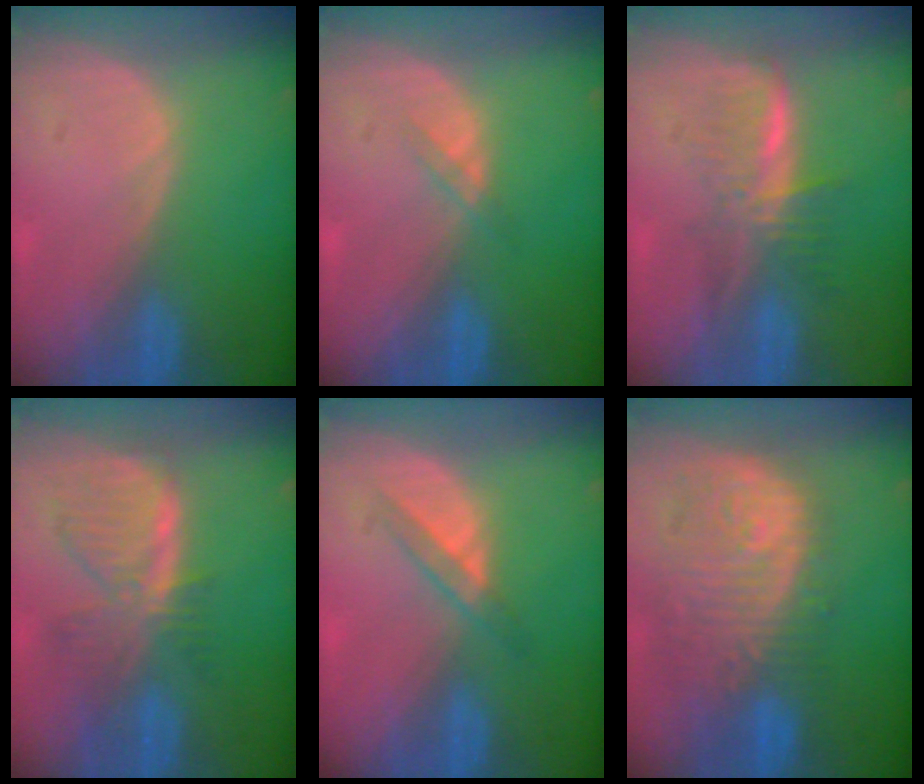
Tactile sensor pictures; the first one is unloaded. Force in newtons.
{"total": 1.3, "press": 1.3, "slide": 0.2}
{"total": 5.9, "press": 5.6, "slide": 2.0}
{"total": 7.8, "press": 7.0, "slide": 3.5}
{"total": 2.9, "press": 2.8, "slide": 1.0}
{"total": 12.0, "press": 10.7, "slide": 5.5}